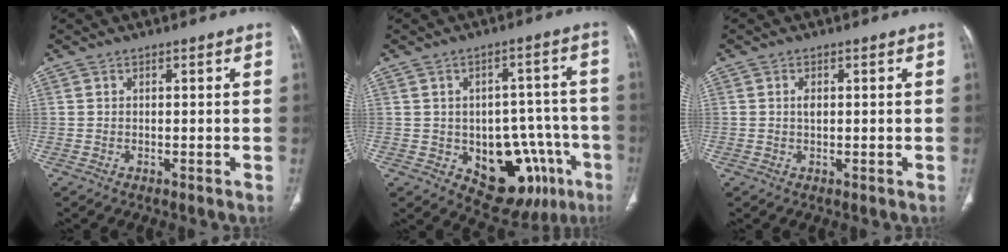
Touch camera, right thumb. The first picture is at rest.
{"total": 16.6, "force": [-6.5, 10.2, 11.3], "torque": [-0.093, 0.038, -0.072]}
{"total": 1.4, "force": [0.2, 0.9, 1.1], "torque": [-0.019, 0.001, 0.004]}